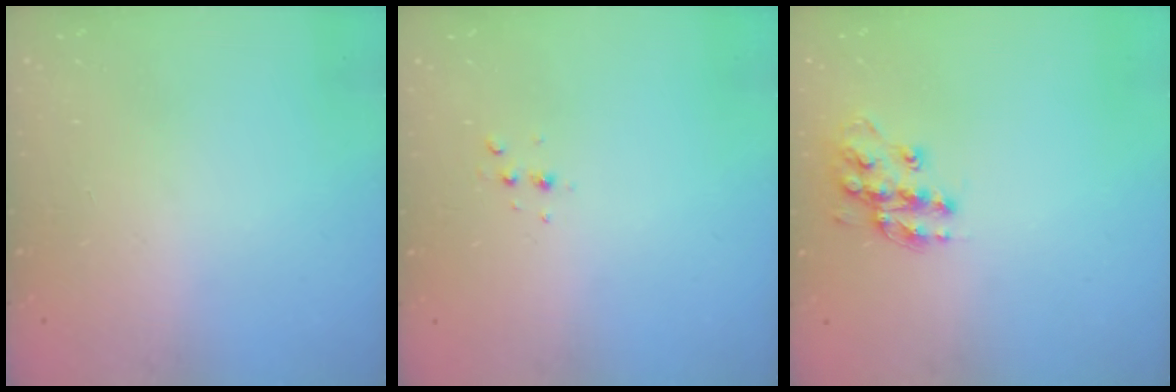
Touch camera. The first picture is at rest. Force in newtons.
{"total": 2.8, "press": 2.8, "slide": 0.7}
{"total": 12.6, "press": 12.5, "slide": 0.9}